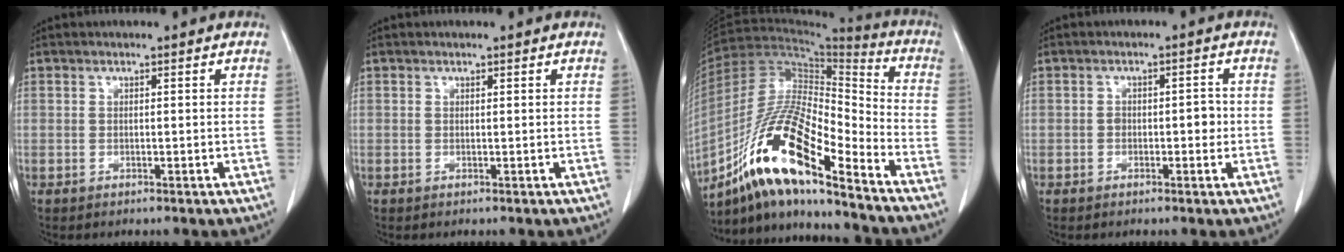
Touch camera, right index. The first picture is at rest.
{"total": 0.0}
{"total": 18.2, "force": [-11.8, 2.7, 13.6], "torque": [-0.259, -0.002, -0.211]}
{"total": 2.5, "force": [-0.3, 1.5, 2.0], "torque": [-0.021, 0.008, -0.003]}